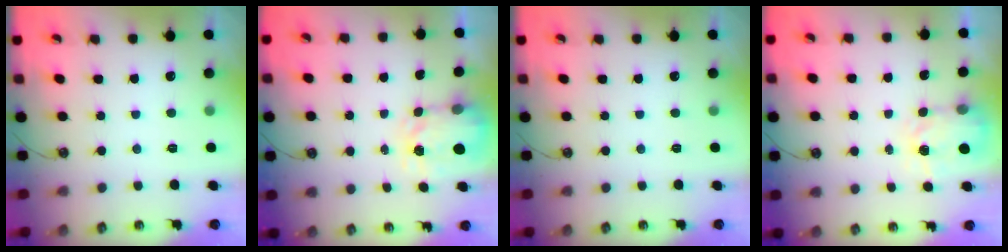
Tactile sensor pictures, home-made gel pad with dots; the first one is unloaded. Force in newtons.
{"total": 3.8, "press": 3.7, "slide": 0.5}
{"total": 0.0}
{"total": 4.0, "press": 3.9, "slide": 0.7}